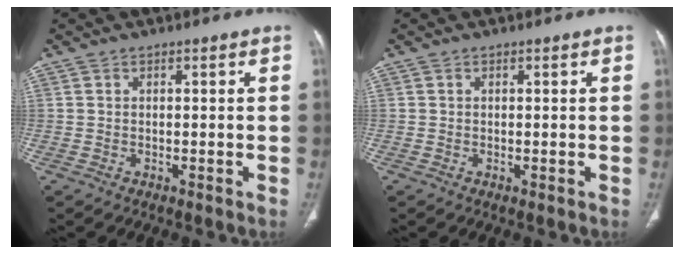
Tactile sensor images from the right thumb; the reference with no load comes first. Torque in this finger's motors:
{"motor_torque": [0.40, -0.13, -0.09, -0.25, -0.04]}